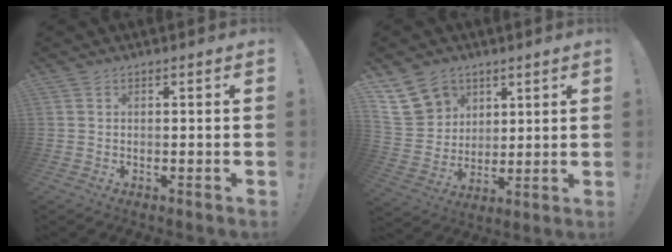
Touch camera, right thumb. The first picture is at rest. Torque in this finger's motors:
{"motor_torque": [1.91, 1.97, 1.03, -0.33, 0.13]}